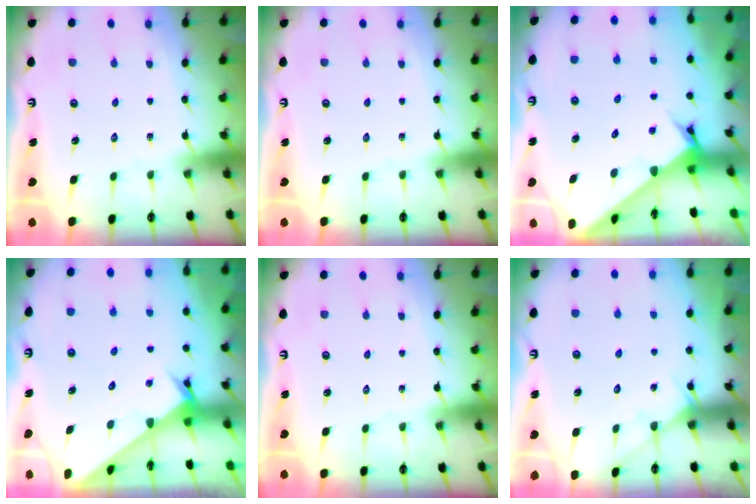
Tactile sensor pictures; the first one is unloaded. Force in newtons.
{"total": 0.0}
{"total": 2.9, "press": 2.9, "slide": 0.2}
{"total": 2.8, "press": 2.8, "slide": 0.1}
{"total": 0.0}
{"total": 5.0, "press": 4.9, "slide": 0.6}